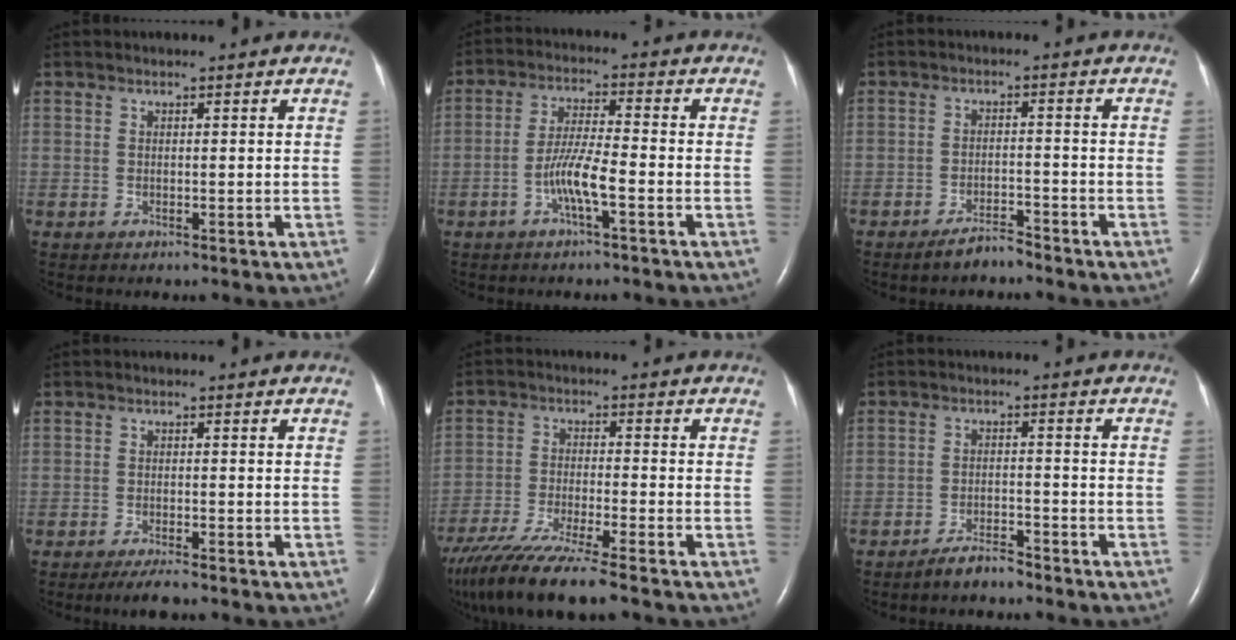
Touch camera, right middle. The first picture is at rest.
{"total": 6.1, "force": [-2.5, 0.3, 5.6], "torque": [-0.114, 0.003, -0.049]}
{"total": 3.4, "force": [-3.1, 0.6, 1.4], "torque": [-0.030, -0.004, -0.055]}
{"total": 2.9, "force": [-2.4, 0.2, 1.7], "torque": [-0.037, -0.007, -0.042]}
{"total": 14.5, "force": [-11.5, 0.5, 8.8], "torque": [-0.172, -0.046, -0.199]}
{"total": 3.6, "force": [-3.2, 0.7, 1.3], "torque": [-0.031, -0.004, -0.058]}